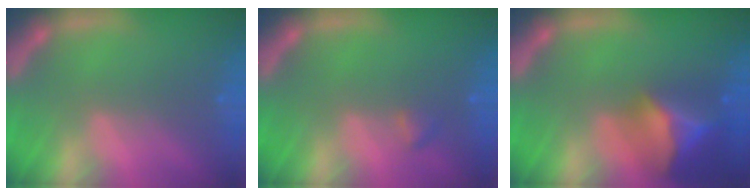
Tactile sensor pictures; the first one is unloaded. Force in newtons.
{"total": 0.9}
{"total": 8.4}